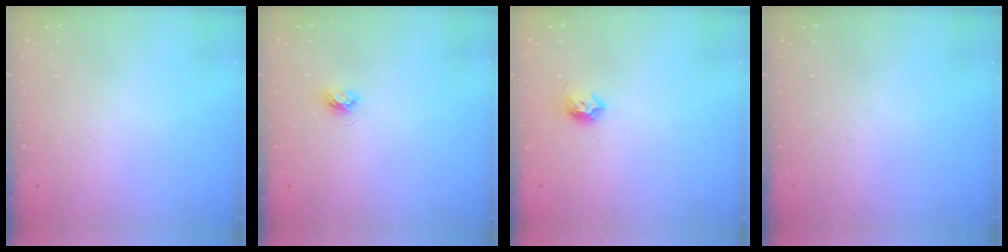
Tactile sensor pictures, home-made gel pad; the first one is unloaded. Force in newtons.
{"total": 3.8, "press": 3.7, "slide": 0.5}
{"total": 6.8, "press": 6.7, "slide": 0.8}
{"total": 0.0}